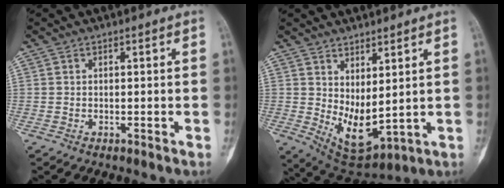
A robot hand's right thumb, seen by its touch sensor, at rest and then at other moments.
{"total": 9.4, "force": [1.4, 4.5, 8.1], "torque": [-0.123, -0.029, 0.052]}